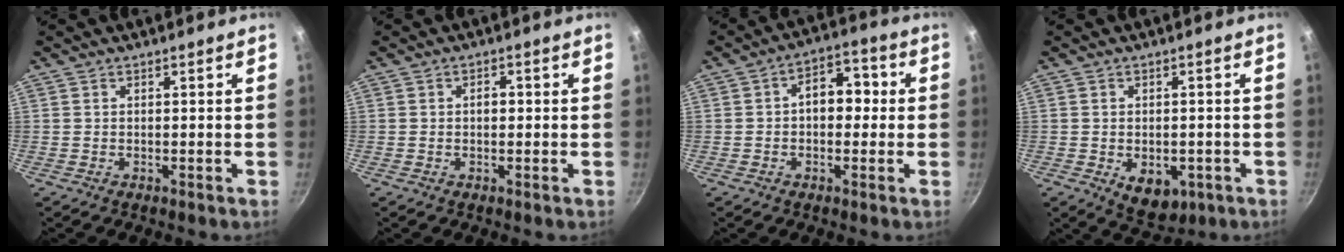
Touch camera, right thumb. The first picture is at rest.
{"total": 1.8, "force": [0.0, 1.1, 1.4], "torque": [-0.018, 0.010, -0.001]}
{"total": 7.9, "force": [0.3, 5.1, 6.0], "torque": [-0.060, 0.030, -0.005]}
{"total": 7.1, "force": [-2.3, 4.7, 4.9], "torque": [-0.051, 0.006, -0.019]}